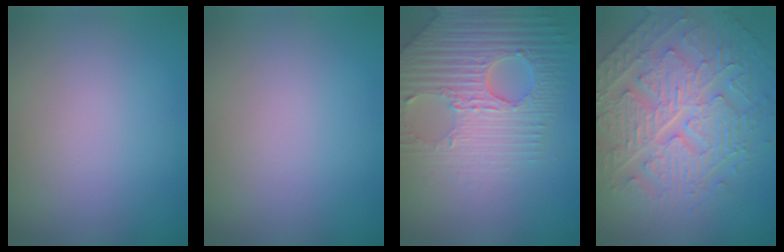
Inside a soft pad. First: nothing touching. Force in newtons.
{"total": 0.0}
{"total": 8.0, "press": 5.7, "slide": 5.6}
{"total": 5.5, "press": 5.2, "slide": 1.8}